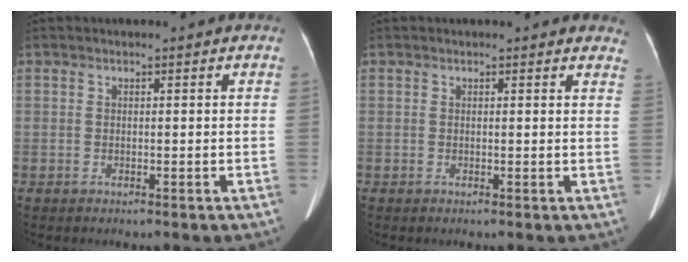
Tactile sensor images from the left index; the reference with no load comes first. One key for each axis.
{"total": 3.8, "fx": 3.6, "fy": 1.1, "fz": 0.7, "tx": 0.007, "ty": -0.010, "tz": 0.012}